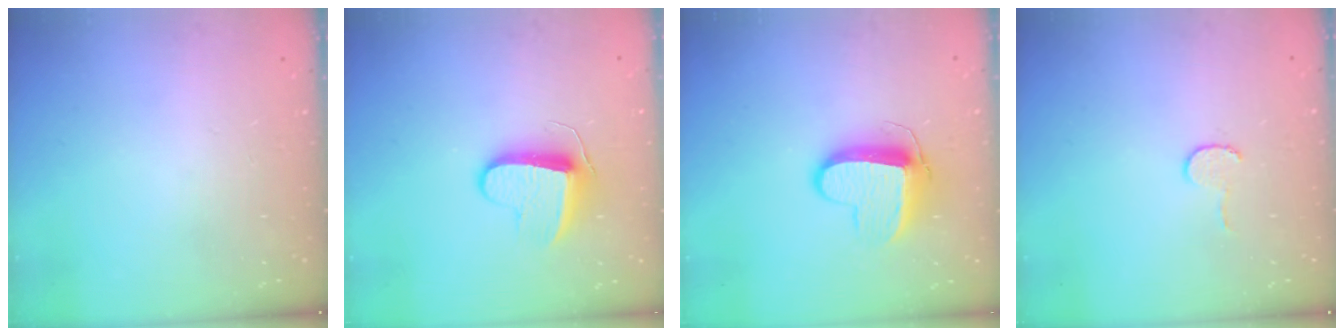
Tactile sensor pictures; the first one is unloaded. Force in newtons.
{"total": 9.0, "press": 9.0, "slide": 0.2}
{"total": 10.9, "press": 10.8, "slide": 0.6}
{"total": 3.9, "press": 3.9, "slide": 0.3}